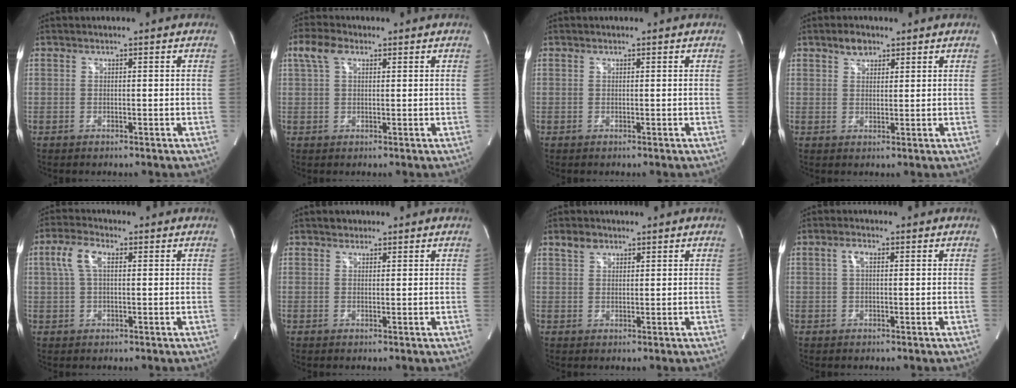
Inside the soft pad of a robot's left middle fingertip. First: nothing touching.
{"total": 4.1, "force": [2.1, 2.1, 2.8], "torque": [-0.069, 0.027, 0.045]}
{"total": 0.0}
{"total": 2.8, "force": [2.0, 1.7, 1.2], "torque": [-0.023, 0.008, 0.036]}
{"total": 4.7, "force": [1.4, 2.0, 4.0], "torque": [-0.098, 0.021, 0.030]}
{"total": 1.2, "force": [0.9, 0.8, 0.0], "torque": [0.005, 0.002, 0.010]}
{"total": 2.2, "force": [1.6, 1.3, 0.7], "torque": [-0.019, 0.010, 0.032]}
{"total": 1.8, "force": [0.5, 0.7, 1.6], "torque": [-0.033, 0.008, 0.010]}